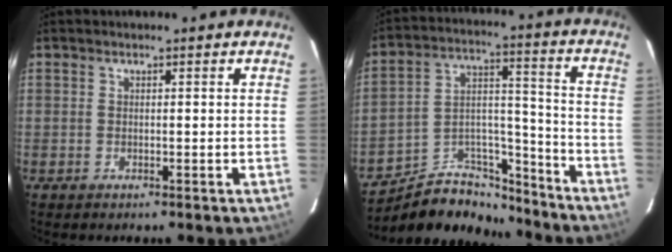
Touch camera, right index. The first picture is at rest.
{"total": 16.2, "force": [-13.7, 7.1, 5.1], "torque": [-0.091, 0.060, -0.209]}